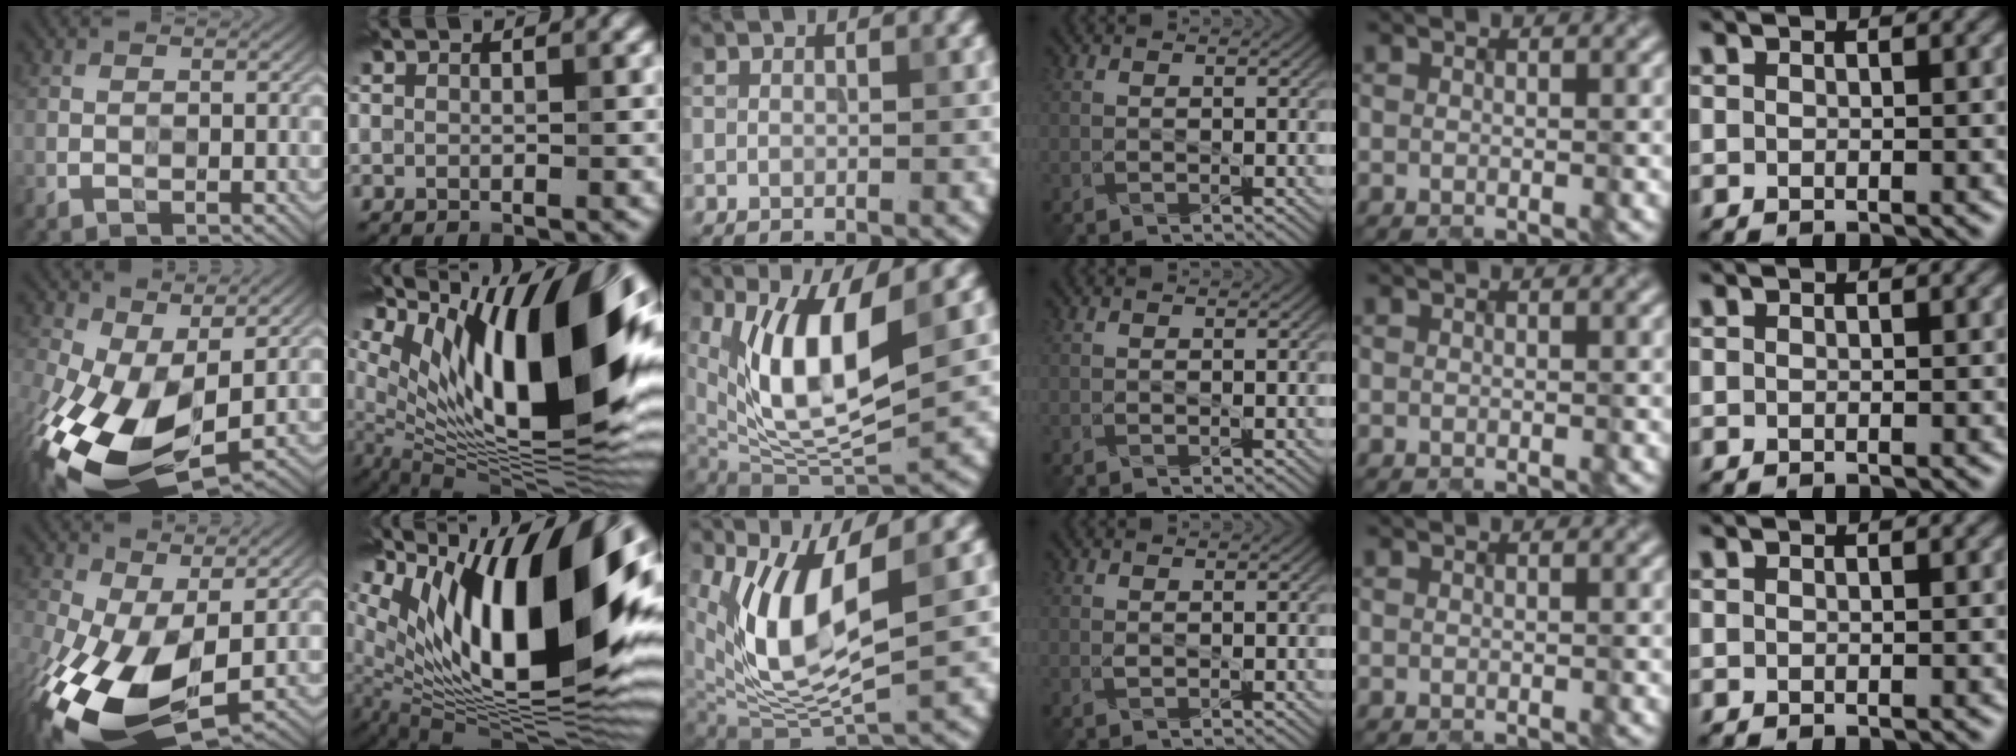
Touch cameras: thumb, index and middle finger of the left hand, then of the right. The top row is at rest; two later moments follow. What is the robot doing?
{"motion": "extract", "object": "ethernet cable"}